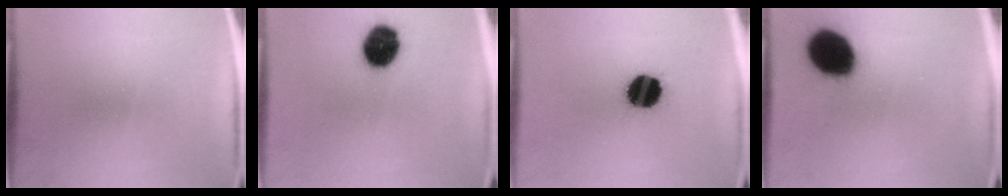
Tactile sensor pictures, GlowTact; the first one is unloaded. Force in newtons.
{"total": 12.2}
{"total": 13.3}
{"total": 17.3}